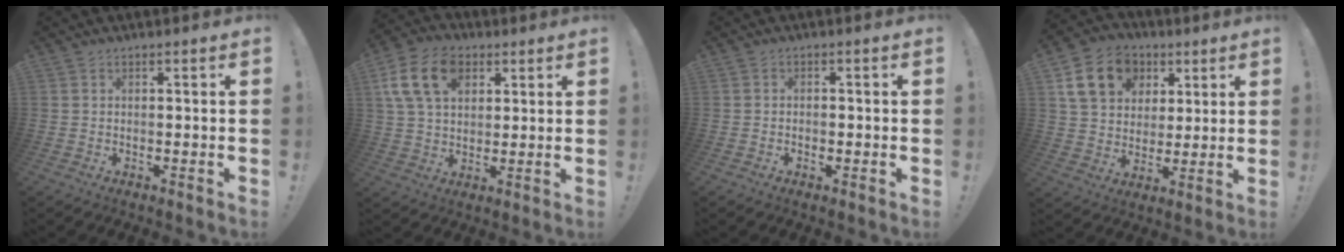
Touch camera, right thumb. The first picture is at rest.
{"total": 15.8, "force": [6.5, 10.8, 9.5], "torque": [-0.166, -0.018, 0.121]}
{"total": 1.4, "force": [-0.8, 1.0, 0.7], "torque": [-0.010, 0.002, -0.015]}
{"total": 16.6, "force": [6.8, 13.0, 7.7], "torque": [-0.110, -0.017, 0.138]}